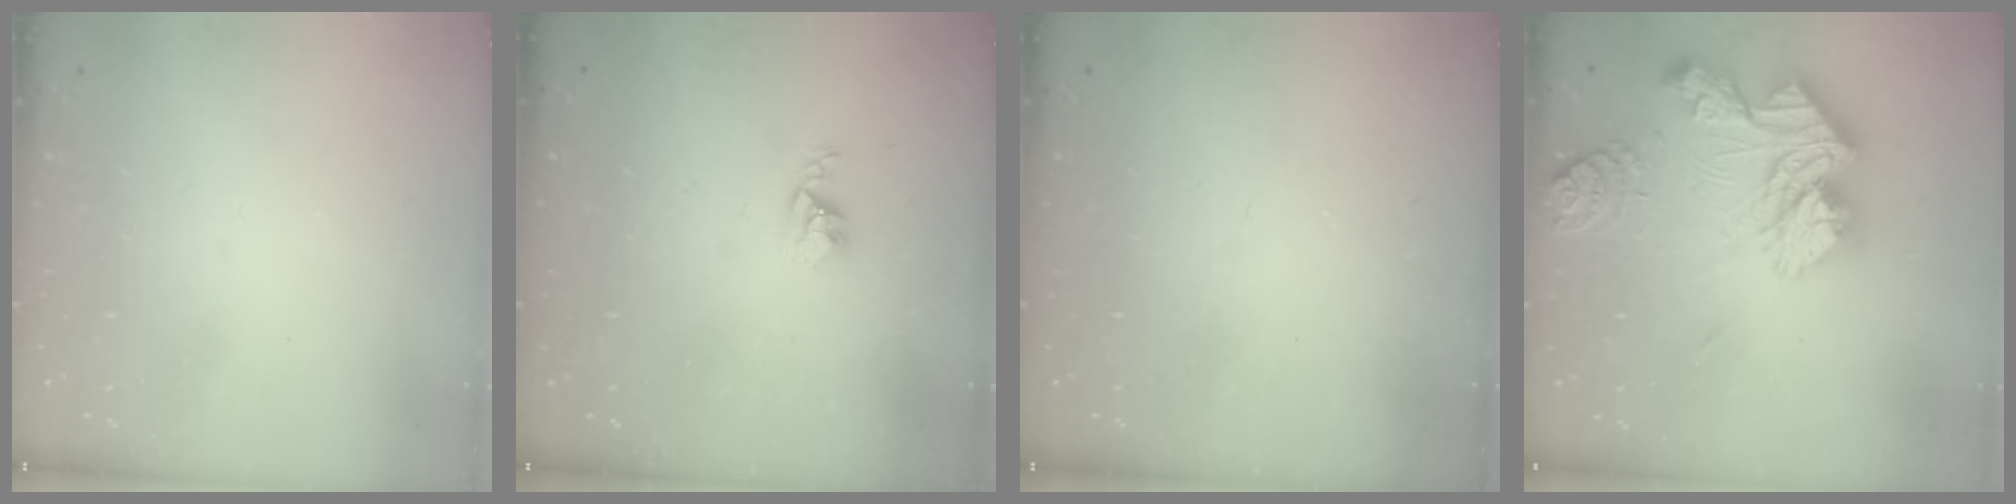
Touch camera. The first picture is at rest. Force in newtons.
{"total": 2.9, "press": 2.9, "slide": 0.4}
{"total": 0.0}
{"total": 19.9, "press": 19.8, "slide": 1.7}